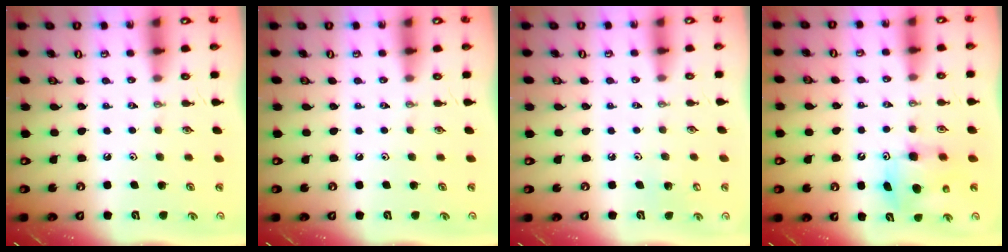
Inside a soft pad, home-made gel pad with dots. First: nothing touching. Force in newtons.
{"total": 0.0}
{"total": 4.2, "press": 4.2, "slide": 0.4}
{"total": 7.7, "press": 7.7, "slide": 0.3}